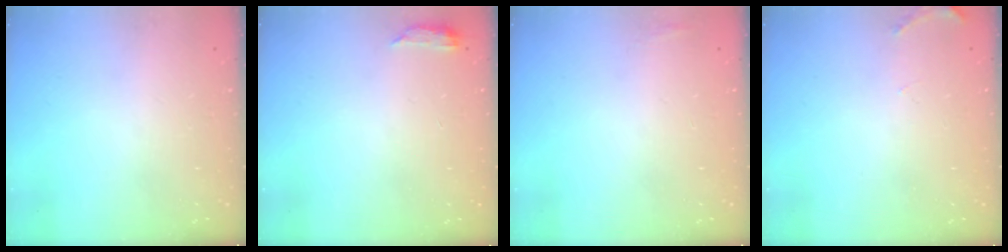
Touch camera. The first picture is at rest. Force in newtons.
{"total": 3.5, "press": 3.5, "slide": 0.6}
{"total": 9.7, "press": 4.2, "slide": 8.8}
{"total": 5.6, "press": 5.4, "slide": 1.3}